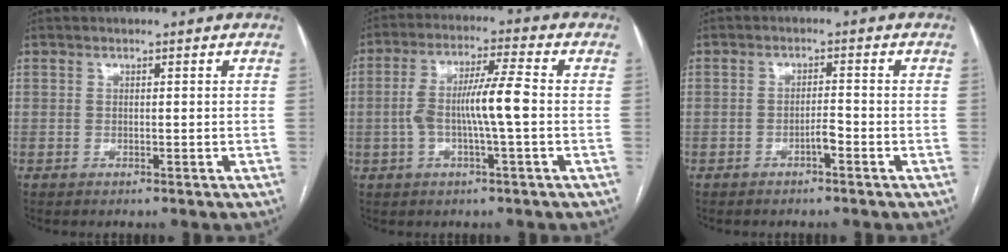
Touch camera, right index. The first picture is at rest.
{"total": 8.7, "force": [-0.9, 0.6, 8.7], "torque": [-0.171, 0.017, -0.022]}
{"total": 2.1, "force": [-1.2, 0.3, 1.6], "torque": [-0.025, 0.002, -0.022]}